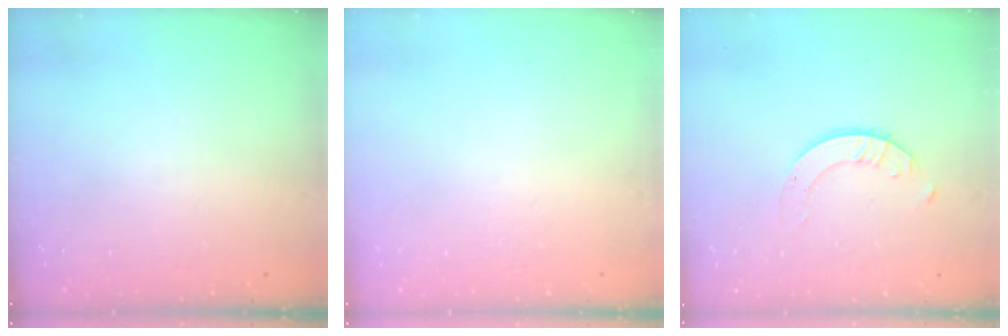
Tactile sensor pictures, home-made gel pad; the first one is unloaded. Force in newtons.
{"total": 0.0}
{"total": 2.3, "press": 2.3, "slide": 0.2}